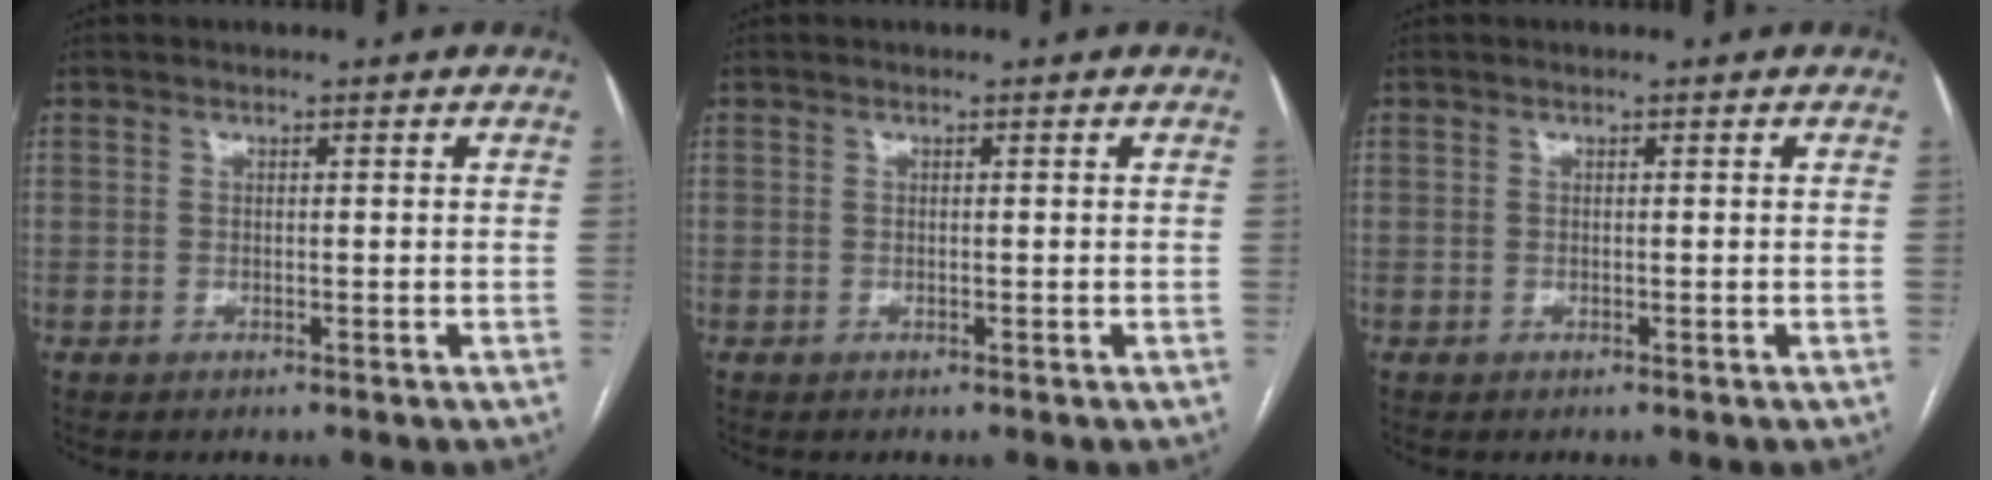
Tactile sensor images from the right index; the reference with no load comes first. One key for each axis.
{"total": 0.0}
{"total": 0.0}